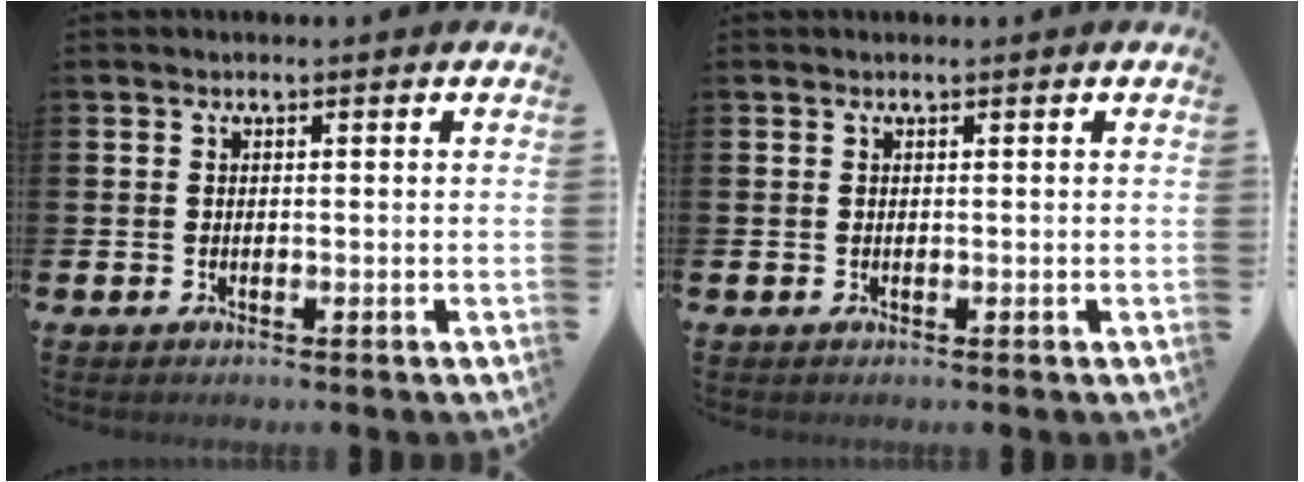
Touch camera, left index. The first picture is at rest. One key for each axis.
{"total": 0.0}